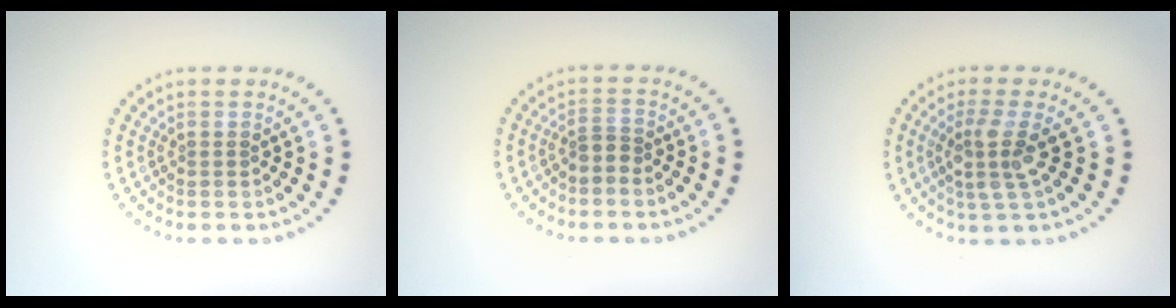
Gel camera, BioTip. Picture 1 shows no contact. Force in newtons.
{"total": 1.4, "press": 0.9, "slide": 1.1}
{"total": 3.1, "press": 2.4, "slide": 1.9}